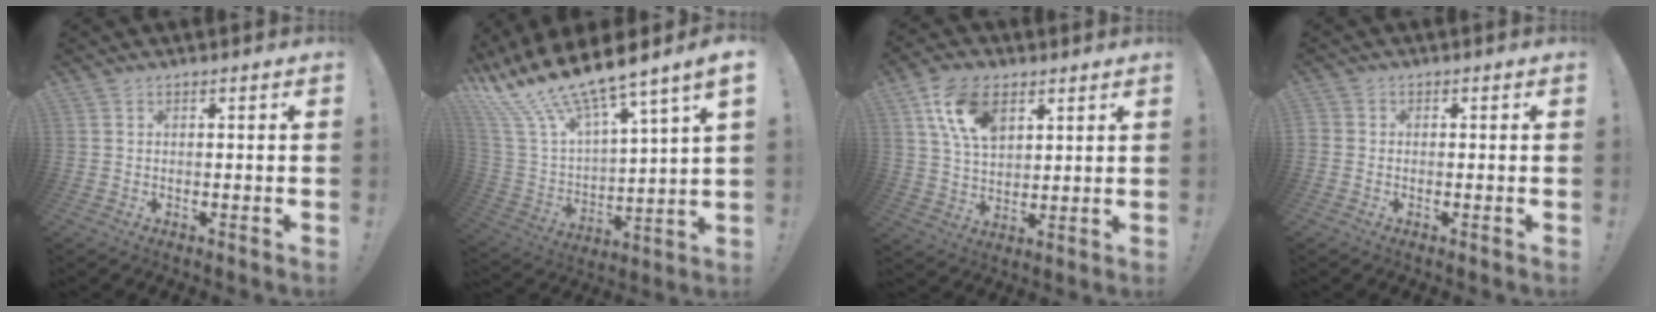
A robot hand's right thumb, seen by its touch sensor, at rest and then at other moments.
{"total": 15.0, "force": [12.8, 2.5, 7.3], "torque": [-0.151, -0.102, 0.218]}
{"total": 13.2, "force": [6.4, 8.1, 8.2], "torque": [-0.153, -0.011, 0.123]}
{"total": 1.0, "force": [-0.5, 0.8, 0.2], "torque": [-0.005, 0.006, -0.009]}